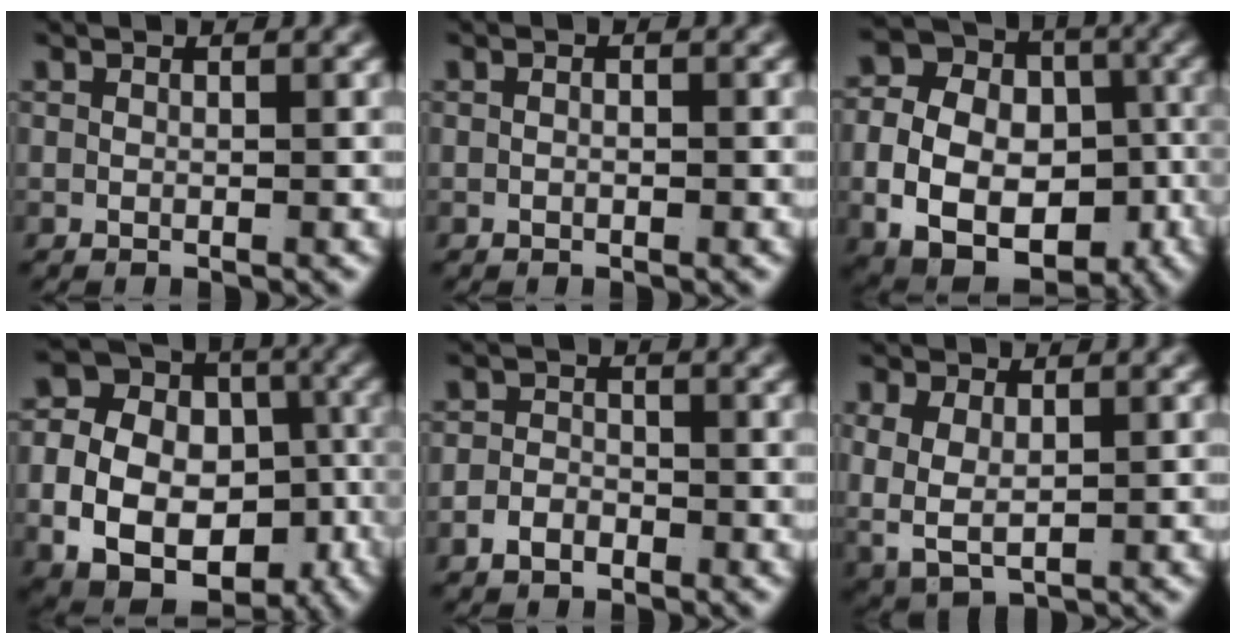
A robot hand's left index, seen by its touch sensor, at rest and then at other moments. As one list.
[{"total": 0.6, "force": [-0.4, 0.3, 0.4], "torque": [-0.008, 0.000, -0.008]}, {"total": 16.5, "force": [-3.7, 13.3, 9.1], "torque": [-0.168, -0.046, -0.058]}, {"total": 18.0, "force": [-3.7, 14.9, 9.3], "torque": [-0.182, -0.046, -0.064]}, {"total": 2.1, "force": [-1.6, 1.3, 0.5], "torque": [-0.004, -0.008, -0.028]}, {"total": 6.5, "force": [0.0, 5.6, 3.3], "torque": [-0.107, -0.021, 0.007]}]